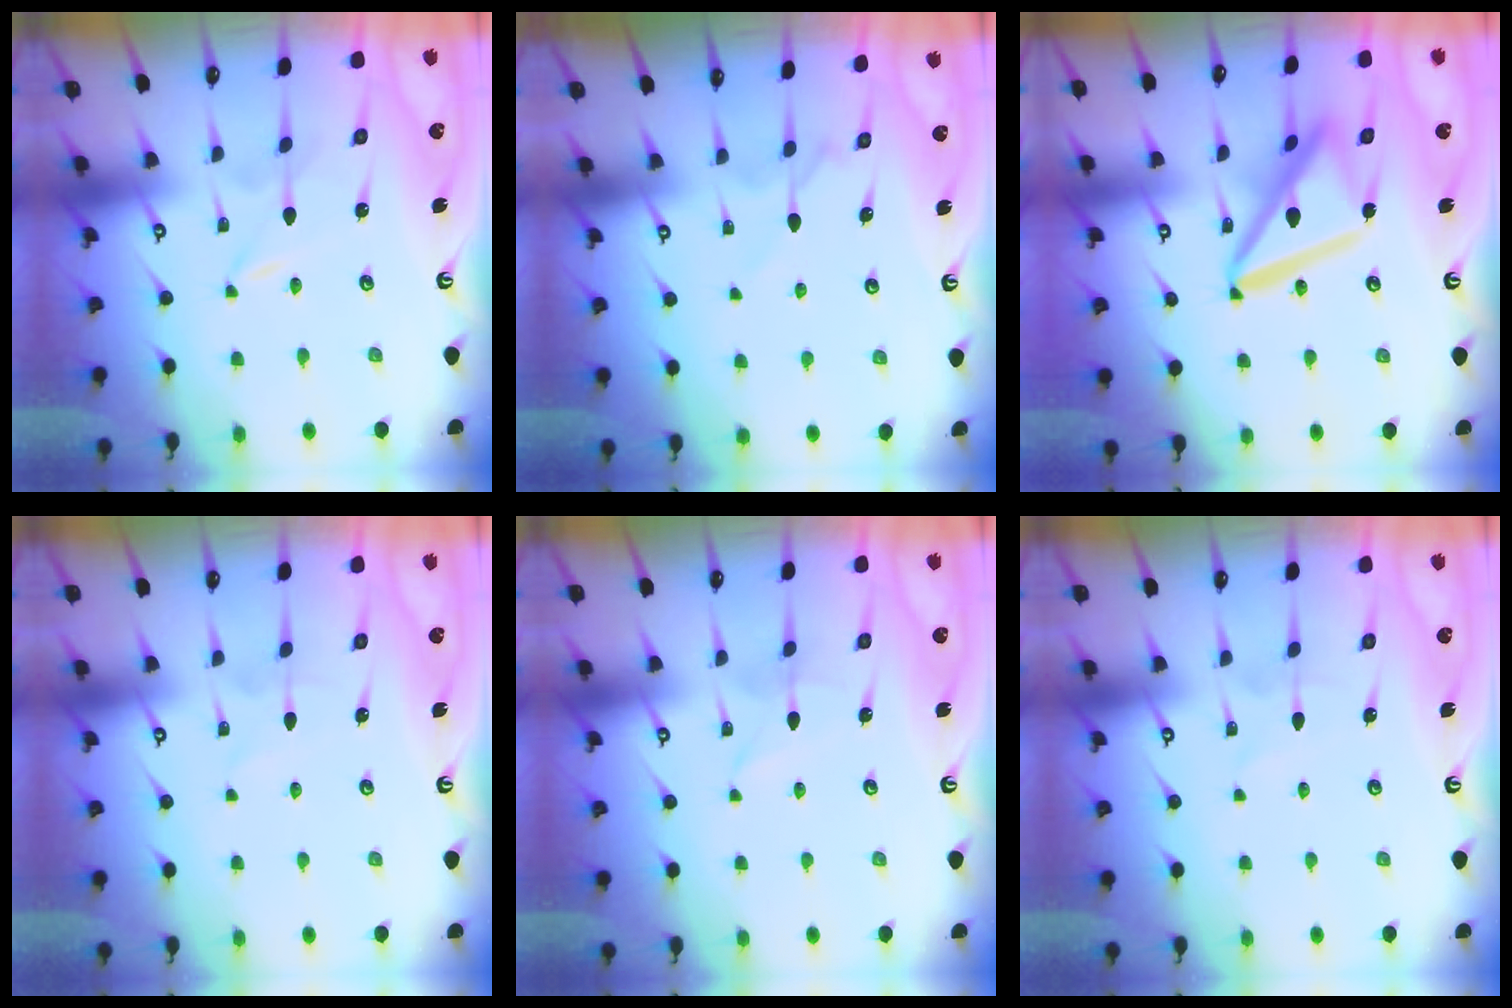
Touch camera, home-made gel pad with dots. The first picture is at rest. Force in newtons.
{"total": 5.5, "press": 5.4, "slide": 0.8}
{"total": 15.1, "press": 15.0, "slide": 1.5}
{"total": 1.8, "press": 1.7, "slide": 0.2}
{"total": 1.5, "press": 1.4, "slide": 0.2}
{"total": 1.8, "press": 1.7, "slide": 0.2}